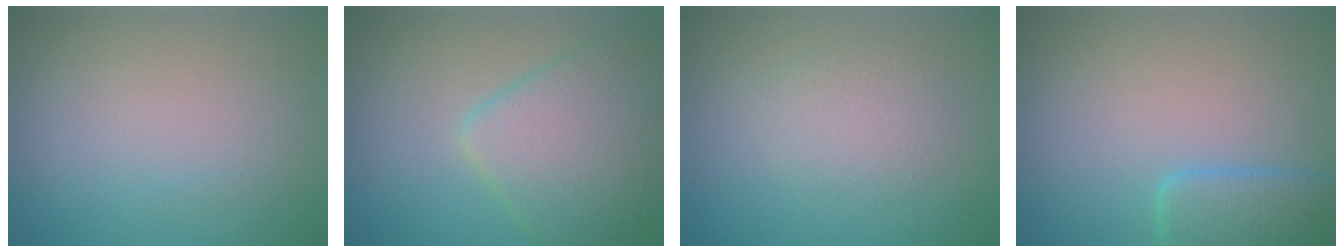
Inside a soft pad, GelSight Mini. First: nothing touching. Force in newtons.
{"total": 5.7, "press": 5.7, "slide": 0.2}
{"total": 2.4, "press": 2.4, "slide": 0.0}
{"total": 4.2, "press": 4.2, "slide": 0.1}